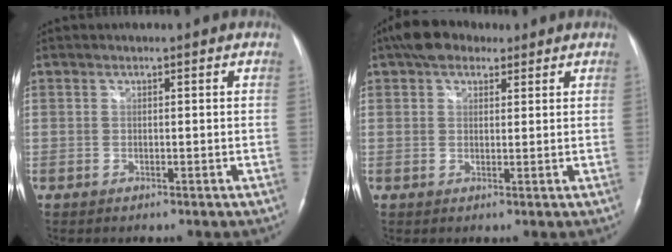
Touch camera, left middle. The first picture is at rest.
{"total": 5.7, "force": [3.8, 3.2, 2.7], "torque": [-0.049, 0.025, 0.067]}